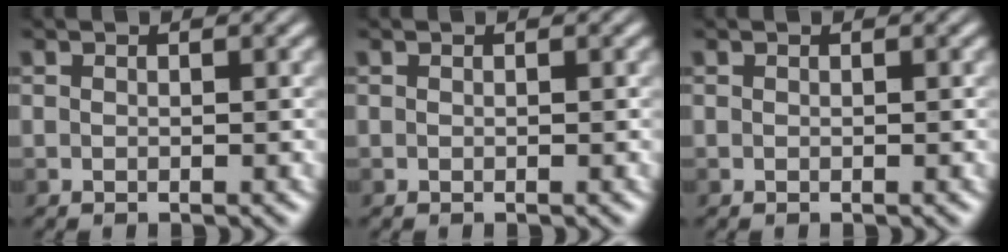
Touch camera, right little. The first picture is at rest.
{"total": 0.0}
{"total": 0.0}